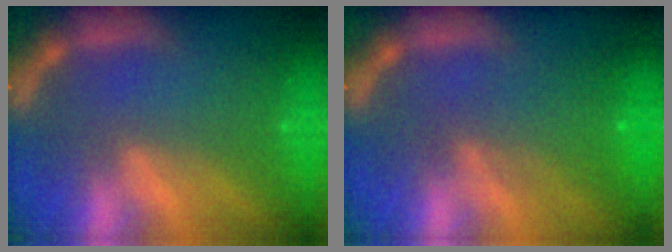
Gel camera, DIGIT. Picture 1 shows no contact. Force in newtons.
{"total": 4.1}